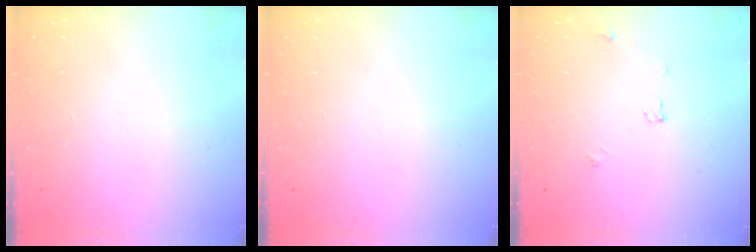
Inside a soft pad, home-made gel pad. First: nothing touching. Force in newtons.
{"total": 0.0}
{"total": 4.4, "press": 4.4, "slide": 0.2}